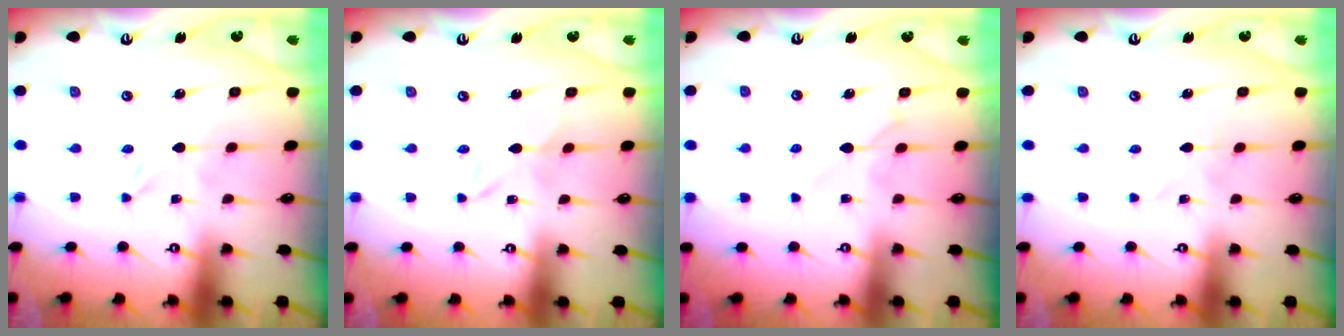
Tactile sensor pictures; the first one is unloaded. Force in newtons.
{"total": 1.6, "press": 1.6, "slide": 0.0}
{"total": 5.1, "press": 5.0, "slide": 0.7}
{"total": 4.3, "press": 4.3, "slide": 0.4}